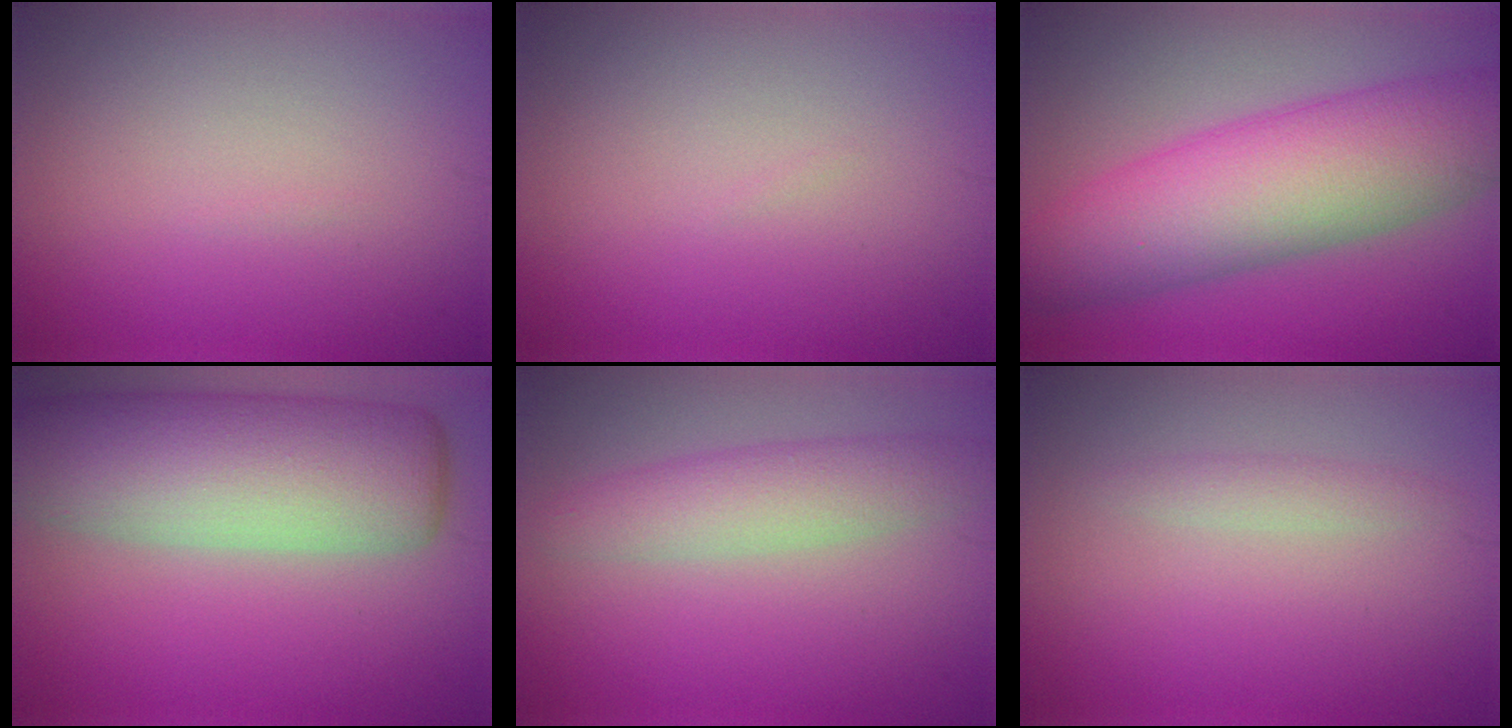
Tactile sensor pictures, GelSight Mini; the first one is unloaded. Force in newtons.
{"total": 0.0}
{"total": 10.8, "press": 10.8, "slide": 0.3}
{"total": 11.3, "press": 11.3, "slide": 0.7}
{"total": 4.0, "press": 4.0, "slide": 0.1}
{"total": 1.2, "press": 1.2, "slide": 0.1}